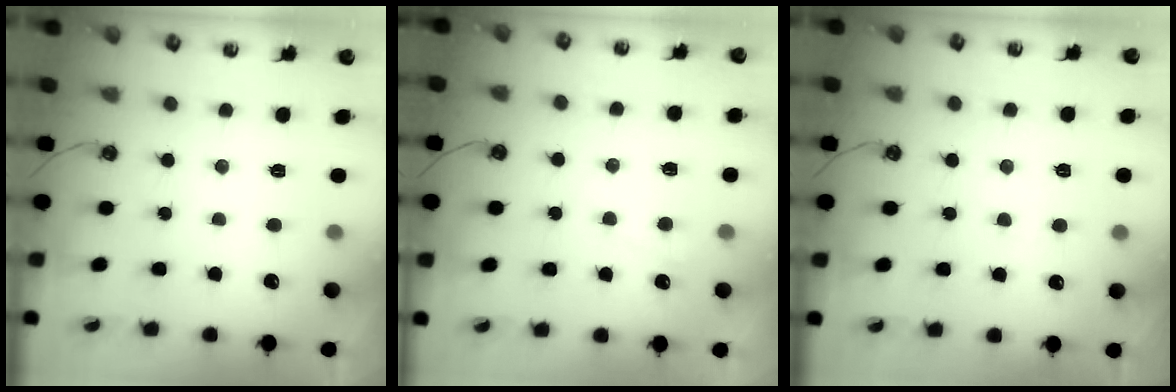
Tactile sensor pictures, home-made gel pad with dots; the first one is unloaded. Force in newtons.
{"total": 0.6, "press": 0.3, "slide": 0.6}
{"total": 2.2, "press": 2.1, "slide": 0.3}